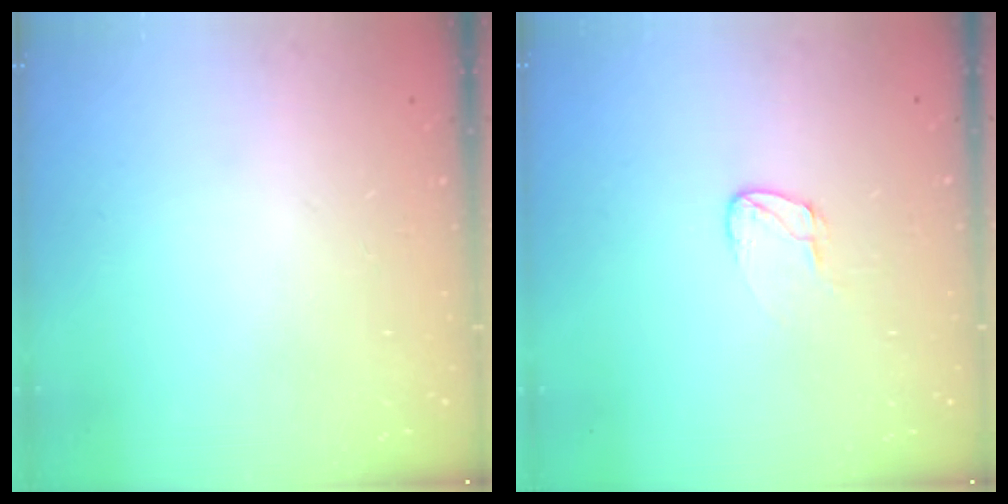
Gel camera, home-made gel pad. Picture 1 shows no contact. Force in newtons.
{"total": 5.6, "press": 5.6, "slide": 0.5}